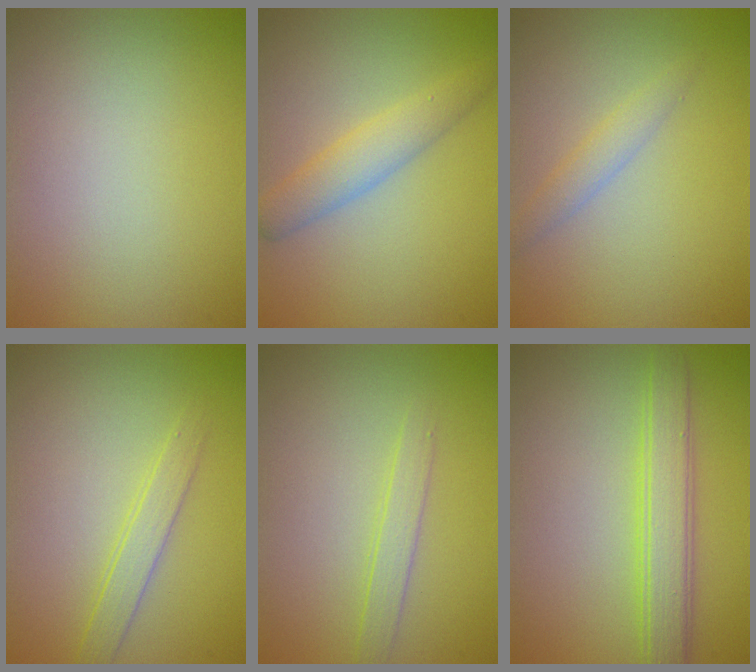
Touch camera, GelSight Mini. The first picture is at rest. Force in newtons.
{"total": 2.9, "press": 2.9, "slide": 0.1}
{"total": 1.6, "press": 1.6, "slide": 0.0}
{"total": 1.9, "press": 1.9, "slide": 0.2}
{"total": 1.5, "press": 1.5, "slide": 0.0}
{"total": 3.8, "press": 3.8, "slide": 0.1}